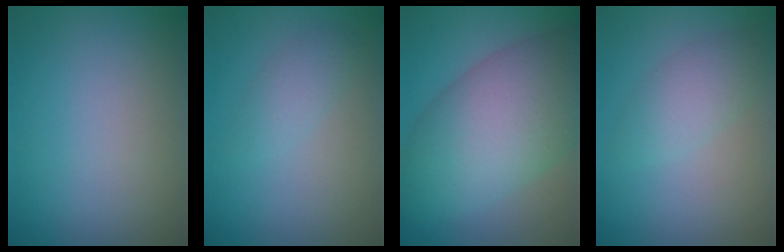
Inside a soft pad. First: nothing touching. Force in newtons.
{"total": 1.6, "press": 1.6, "slide": 0.0}
{"total": 10.7, "press": 10.7, "slide": 0.5}
{"total": 2.7, "press": 2.7, "slide": 0.0}